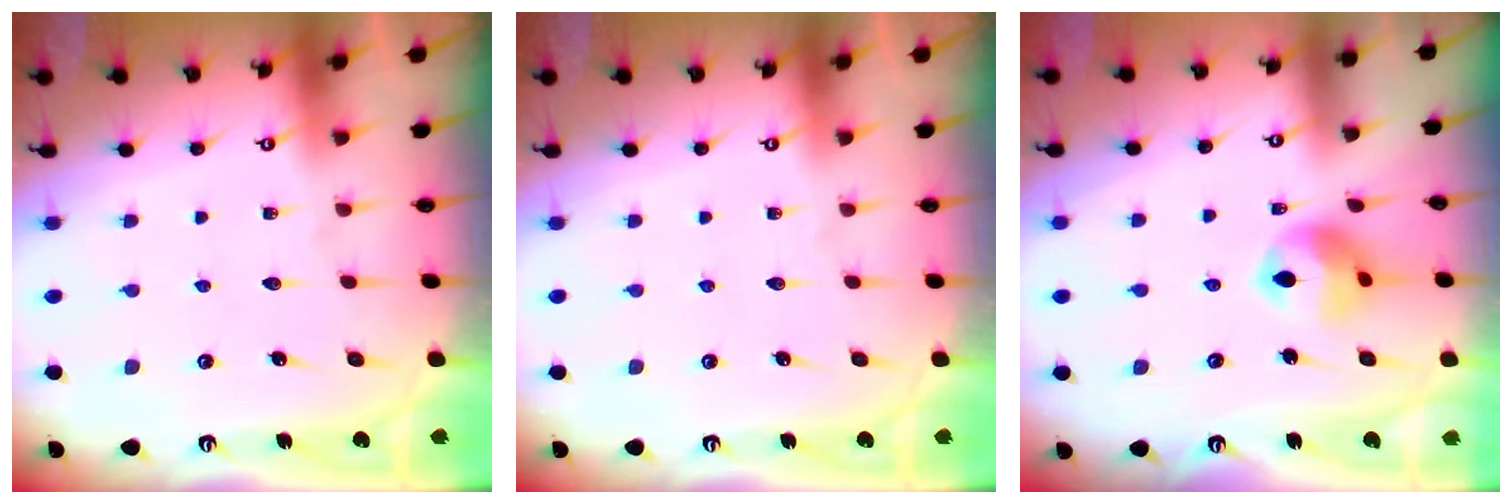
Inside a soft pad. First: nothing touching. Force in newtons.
{"total": 0.0}
{"total": 10.3, "press": 10.2, "slide": 1.5}